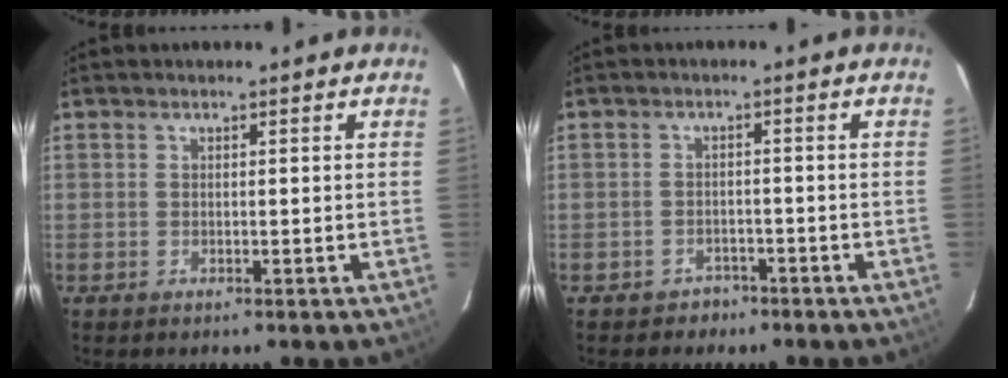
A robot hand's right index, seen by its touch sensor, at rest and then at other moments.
{"total": 3.7, "force": [-2.6, 2.6, 0.1], "torque": [-0.009, 0.013, -0.036]}